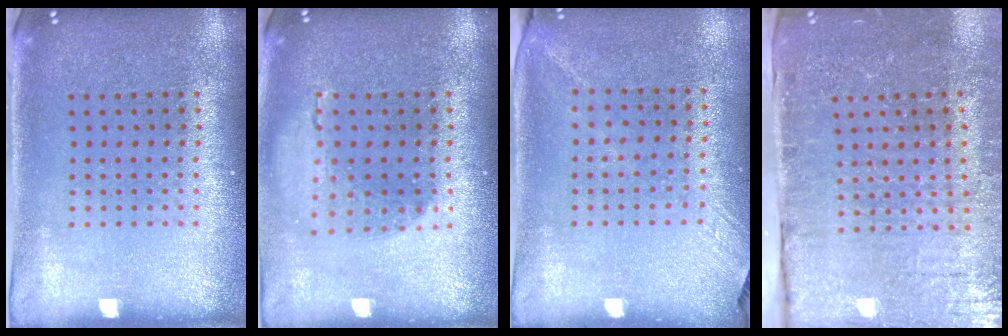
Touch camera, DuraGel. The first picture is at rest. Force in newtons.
{"total": 1.1, "press": 1.1, "slide": 0.2}
{"total": 1.2, "press": 0.9, "slide": 0.9}
{"total": 4.2, "press": 4.1, "slide": 1.0}